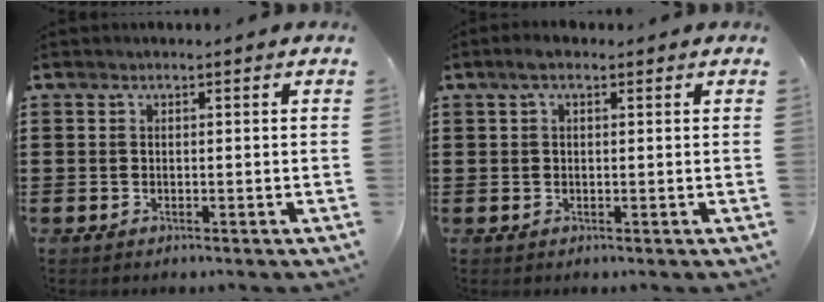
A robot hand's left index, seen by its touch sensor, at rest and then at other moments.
{"total": 2.3, "force": [0.9, 0.9, 1.9], "torque": [-0.039, 0.008, 0.015]}